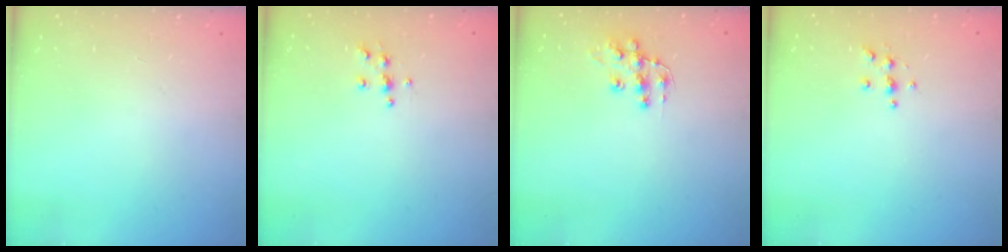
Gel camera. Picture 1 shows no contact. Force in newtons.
{"total": 5.3, "press": 5.2, "slide": 0.5}
{"total": 10.8, "press": 10.7, "slide": 0.8}
{"total": 4.4, "press": 4.4, "slide": 0.4}